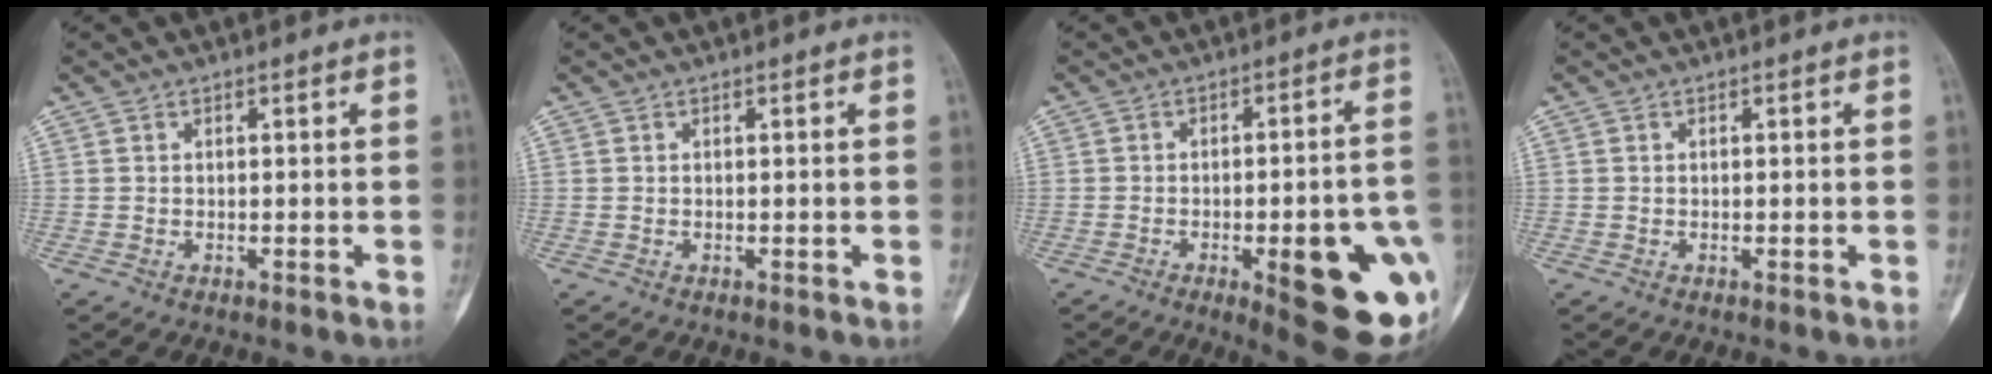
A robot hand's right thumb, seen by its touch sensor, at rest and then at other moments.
{"total": 0.0}
{"total": 19.5, "force": [-6.0, 5.5, 17.7], "torque": [-0.167, 0.013, -0.056]}
{"total": 0.0}